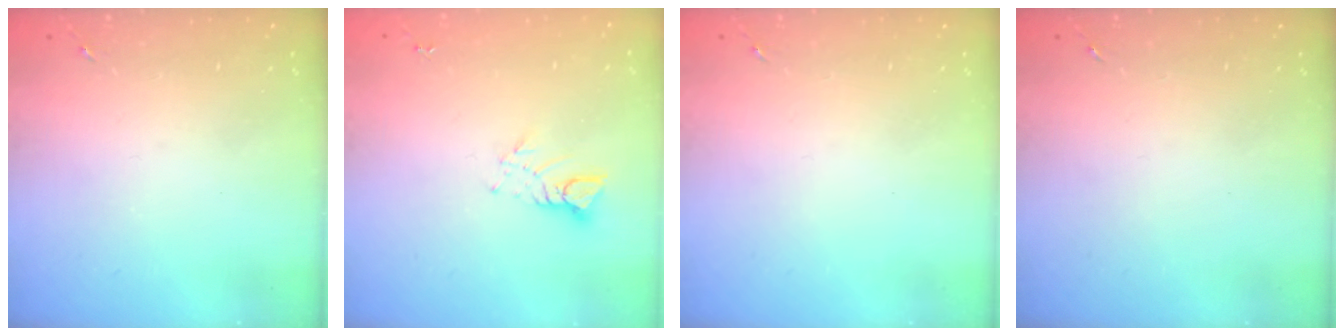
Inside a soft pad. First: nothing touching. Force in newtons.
{"total": 3.8, "press": 3.7, "slide": 0.3}
{"total": 0.0}
{"total": 0.0}